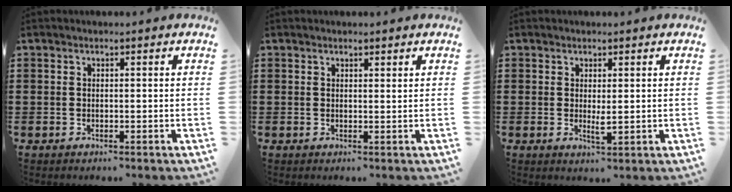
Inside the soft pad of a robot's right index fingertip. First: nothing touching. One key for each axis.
{"total": 0.8, "fx": 0.7, "fy": 0.3, "fz": 0.3, "tx": -0.008, "ty": 0.002, "tz": 0.013}
{"total": 1.9, "fx": 0.4, "fy": 0.6, "fz": 1.8, "tx": -0.036, "ty": -0.002, "tz": 0.008}